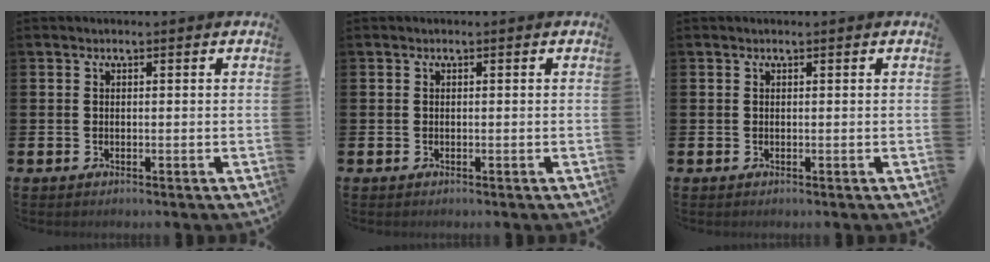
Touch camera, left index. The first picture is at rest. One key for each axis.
{"total": 0.0}
{"total": 0.0}